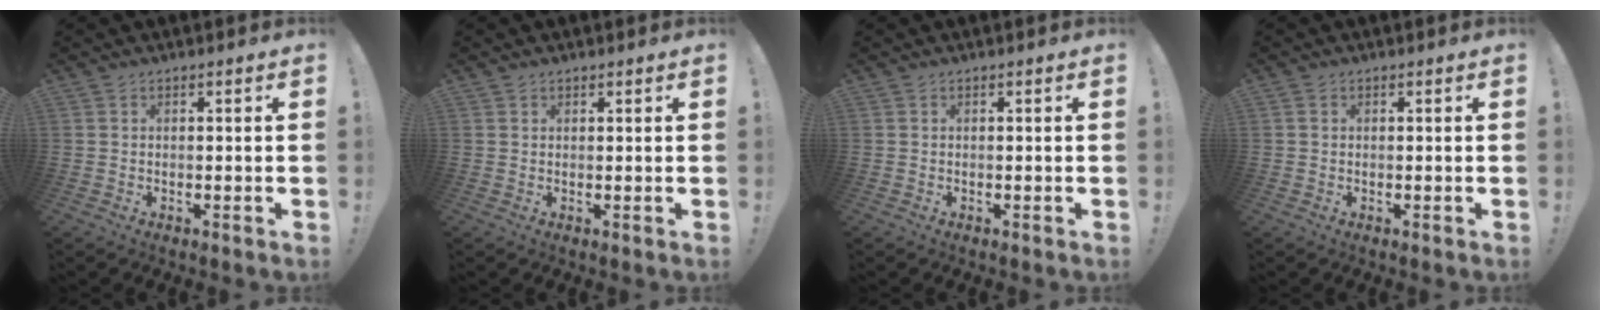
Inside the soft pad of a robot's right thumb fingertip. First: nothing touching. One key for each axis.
{"total": 0.7, "fx": 0.5, "fy": 0.4, "fz": 0.1, "tx": 0.001, "ty": -0.002, "tz": 0.010}
{"total": 0.0}
{"total": 0.6, "fx": 0.2, "fy": 0.5, "fz": 0.2, "tx": -0.003, "ty": 0.003, "tz": 0.003}